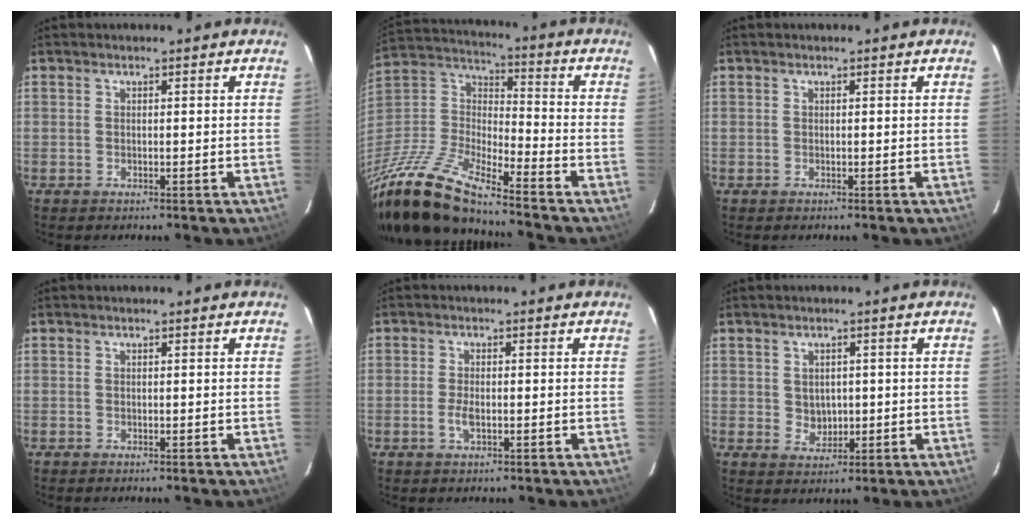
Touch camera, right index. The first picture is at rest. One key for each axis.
{"total": 18.4, "fx": -14.8, "fy": 3.1, "fz": 10.5, "tx": -0.222, "ty": -0.015, "tz": -0.293}
{"total": 0.0}
{"total": 0.0}
{"total": 2.3, "fx": -0.7, "fy": 0.9, "fz": 2.0, "tx": -0.042, "ty": -0.002, "tz": -0.012}
{"total": 3.5, "fx": 0.3, "fy": 3.2, "fz": 1.6, "tx": -0.026, "ty": 0.004, "tz": 0.012}